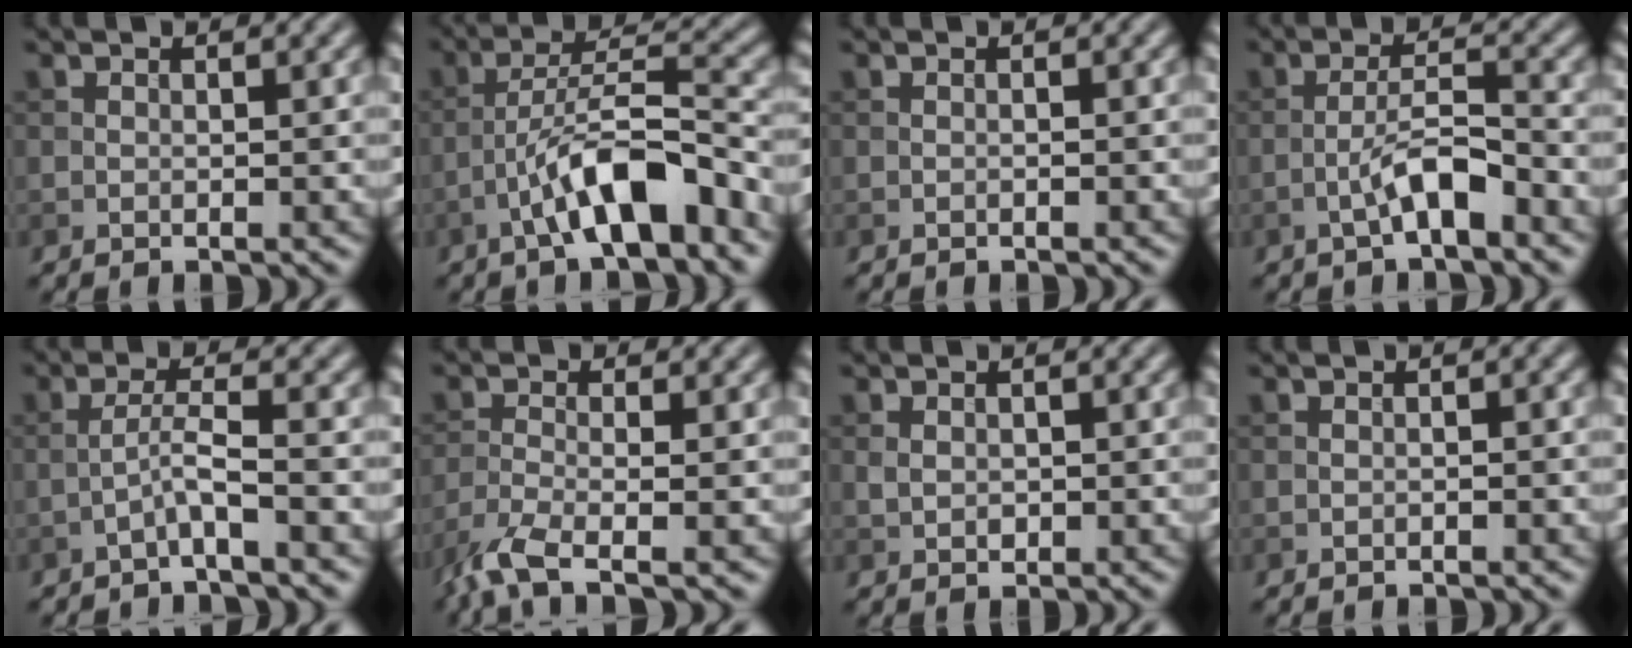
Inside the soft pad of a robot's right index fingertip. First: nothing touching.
{"total": 7.7, "force": [-3.9, 1.9, 6.3], "torque": [-0.114, 0.021, -0.064]}
{"total": 0.0}
{"total": 3.9, "force": [-2.0, 0.9, 3.2], "torque": [-0.060, 0.015, -0.040]}
{"total": 2.3, "force": [-1.2, -0.1, 1.9], "torque": [-0.041, 0.015, -0.030]}
{"total": 4.8, "force": [-3.3, 1.2, 3.3], "torque": [-0.081, -0.015, -0.078]}
{"total": 1.2, "force": [0.1, 0.9, 0.8], "torque": [-0.017, -0.001, 0.003]}
{"total": 0.6, "force": [-0.2, 0.1, 0.6], "torque": [-0.010, 0.002, -0.005]}